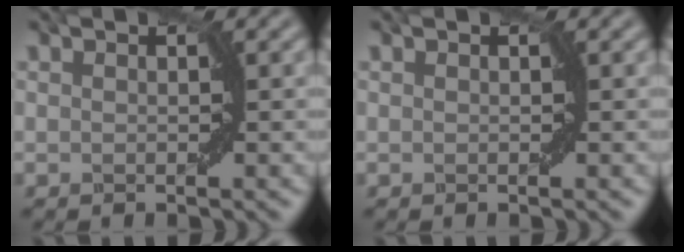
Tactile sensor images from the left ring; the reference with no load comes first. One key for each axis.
{"total": 0.0}